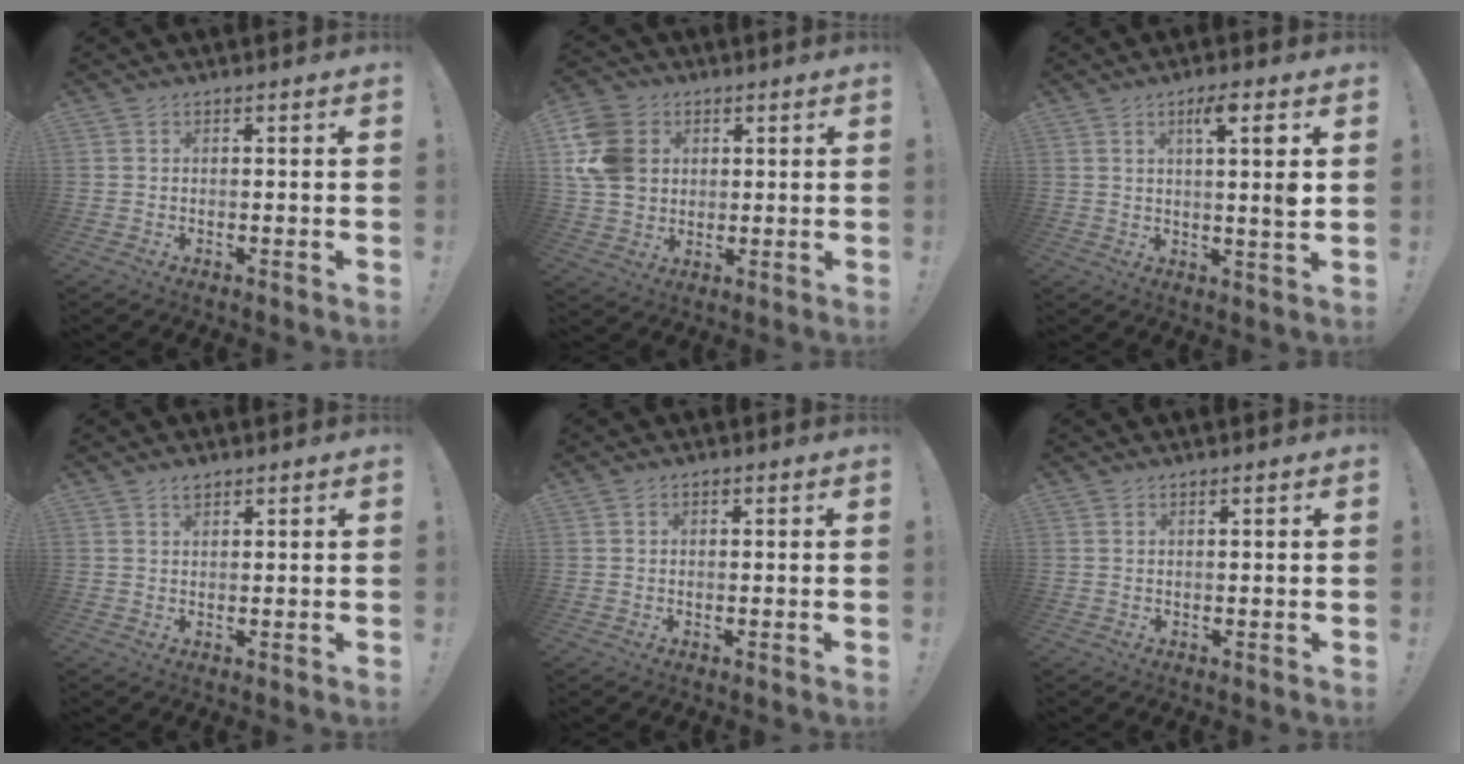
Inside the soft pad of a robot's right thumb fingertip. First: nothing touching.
{"total": 13.5, "force": [3.0, 11.2, 6.8], "torque": [-0.129, -0.004, 0.063]}
{"total": 7.7, "force": [2.5, 0.0, 7.2], "torque": [-0.111, -0.006, 0.029]}
{"total": 1.7, "force": [1.3, 0.9, 0.6], "torque": [0.000, -0.007, 0.021]}
{"total": 0.9, "force": [0.0, 0.8, 0.4], "torque": [-0.004, 0.002, -0.001]}
{"total": 0.8, "force": [0.4, -0.3, 0.7], "torque": [-0.009, -0.003, 0.007]}